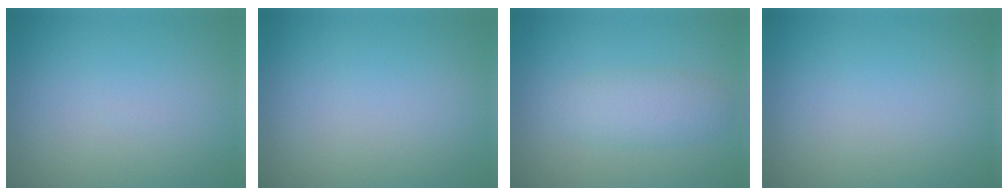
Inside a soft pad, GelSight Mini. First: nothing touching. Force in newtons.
{"total": 0.0}
{"total": 2.7, "press": 2.7, "slide": 0.1}
{"total": 0.0}